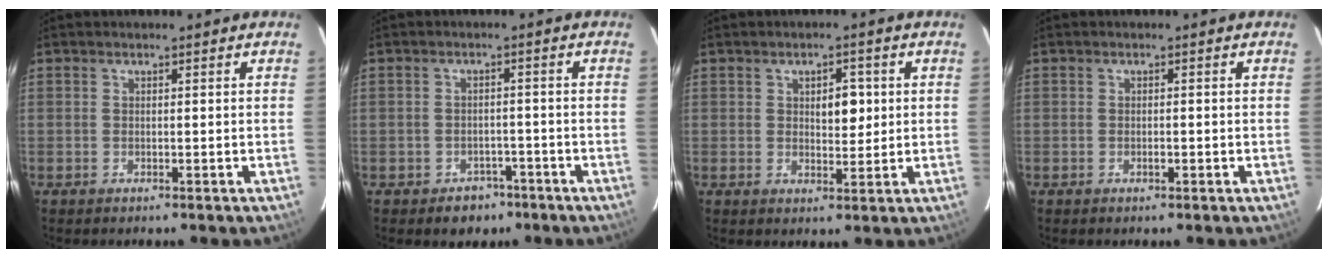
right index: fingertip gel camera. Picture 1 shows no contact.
{"total": 3.9, "force": [-2.5, 2.9, 1.0], "torque": [-0.011, 0.011, -0.028]}
{"total": 4.1, "force": [0.9, 2.0, 3.4], "torque": [-0.048, 0.003, 0.016]}
{"total": 1.0, "force": [-0.4, 0.3, 0.8], "torque": [-0.016, 0.000, -0.006]}